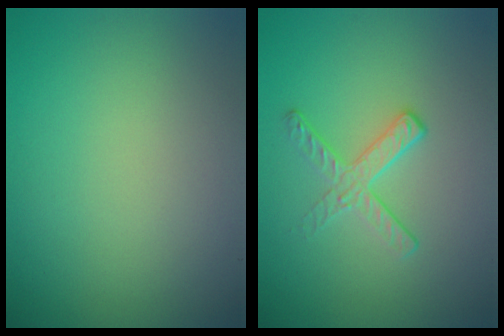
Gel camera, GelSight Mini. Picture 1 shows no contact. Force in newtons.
{"total": 2.1, "press": 1.4, "slide": 1.6}